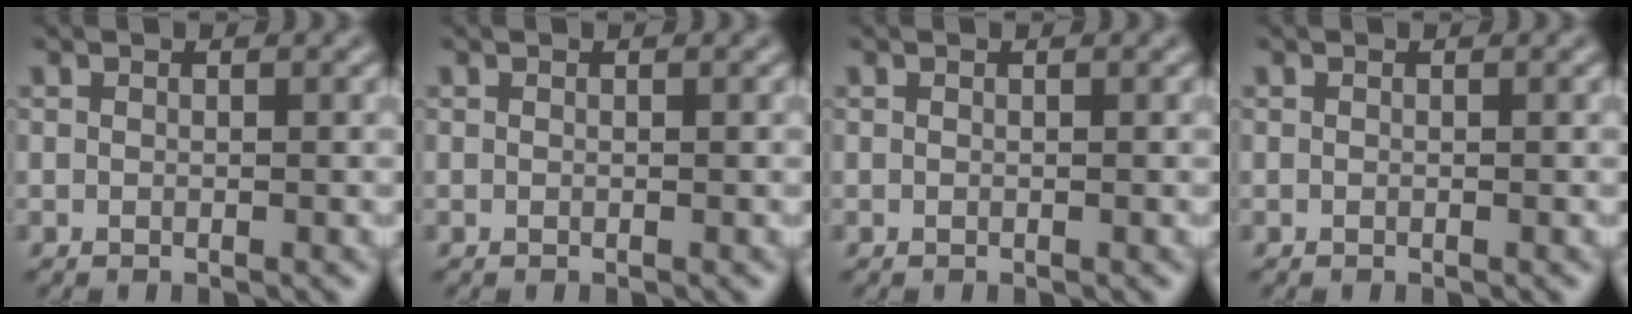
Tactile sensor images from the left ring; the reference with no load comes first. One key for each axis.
{"total": 0.0}
{"total": 0.0}
{"total": 0.0}